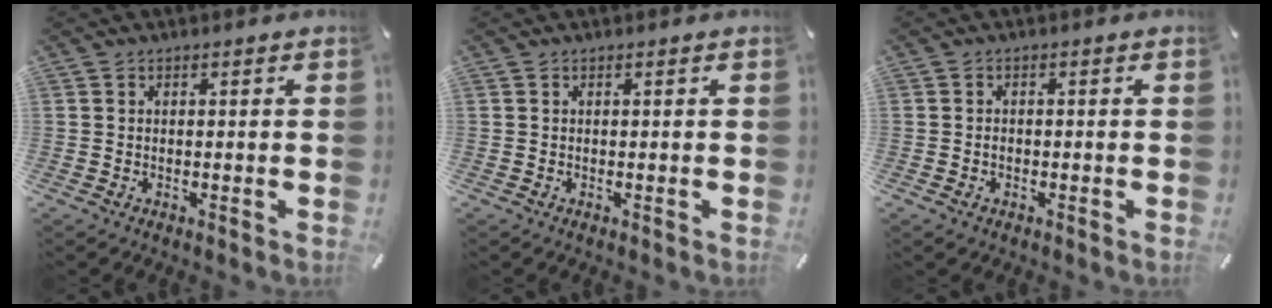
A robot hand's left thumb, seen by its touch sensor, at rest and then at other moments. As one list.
[{"total": 0.0}, {"total": 1.5, "force": [-0.5, 1.0, 1.0], "torque": [-0.020, 0.003, -0.011]}]